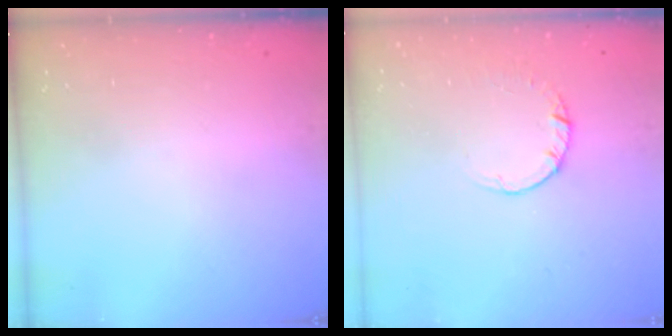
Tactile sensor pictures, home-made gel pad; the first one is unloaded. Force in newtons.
{"total": 2.5, "press": 2.5, "slide": 0.2}